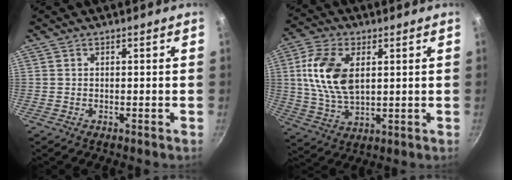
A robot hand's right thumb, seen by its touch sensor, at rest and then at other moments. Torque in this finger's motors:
{"motor_torque": [-0.17, 0.57, 0.62, -0.07, 0.15]}